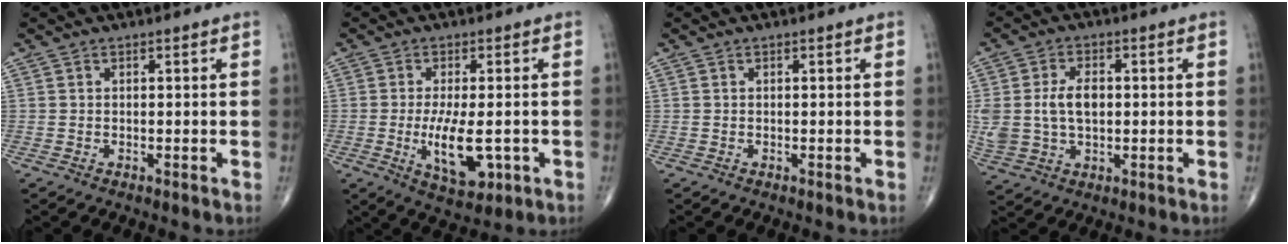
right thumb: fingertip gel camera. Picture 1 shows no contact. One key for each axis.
{"total": 9.3, "fx": -1.9, "fy": 3.7, "fz": 8.4, "tx": -0.142, "ty": -0.017, "tz": -0.023}
{"total": 0.0}
{"total": 9.7, "fx": 0.5, "fy": 6.2, "fz": 7.4, "tx": -0.153, "ty": 0.008, "tz": 0.019}